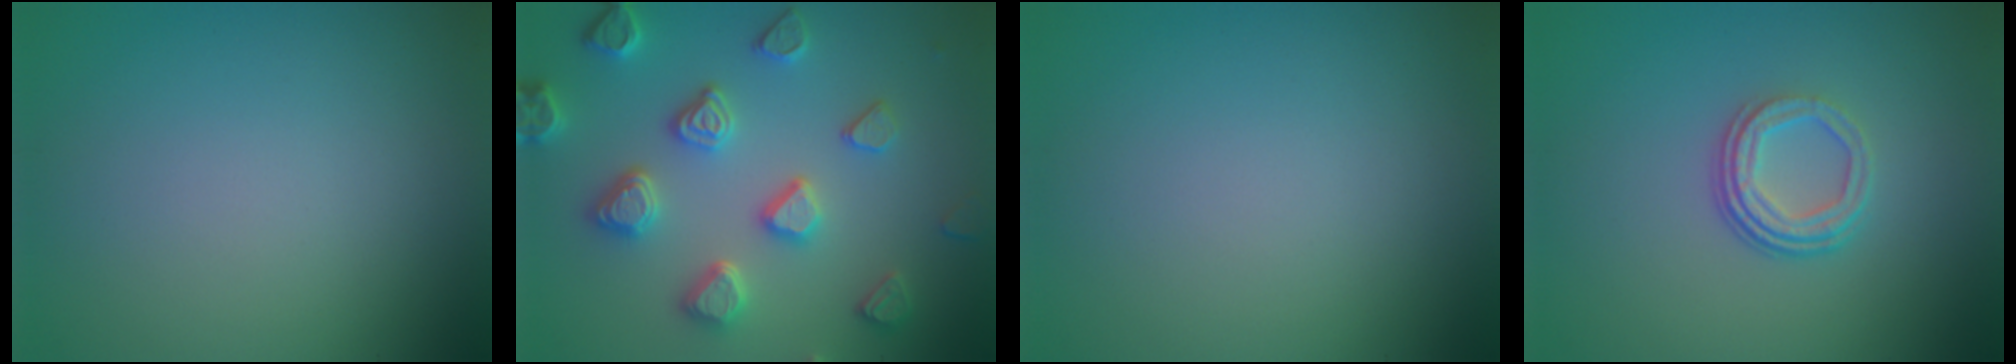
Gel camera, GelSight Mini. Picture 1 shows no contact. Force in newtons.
{"total": 4.8, "press": 4.6, "slide": 1.2}
{"total": 0.0}
{"total": 3.5, "press": 2.5, "slide": 2.5}